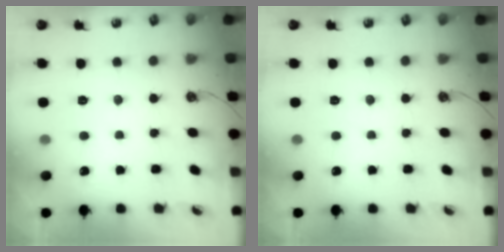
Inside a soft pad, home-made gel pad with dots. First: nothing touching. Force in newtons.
{"total": 0.0}